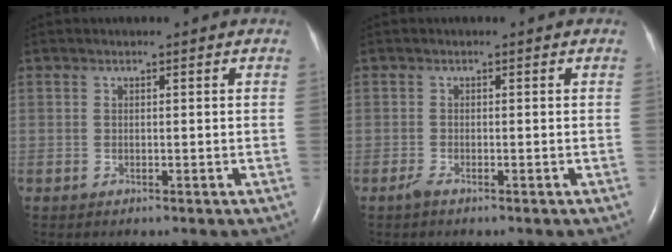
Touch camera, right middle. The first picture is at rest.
{"total": 0.9, "force": [-0.7, 0.0, 0.6], "torque": [-0.022, -0.004, -0.017]}